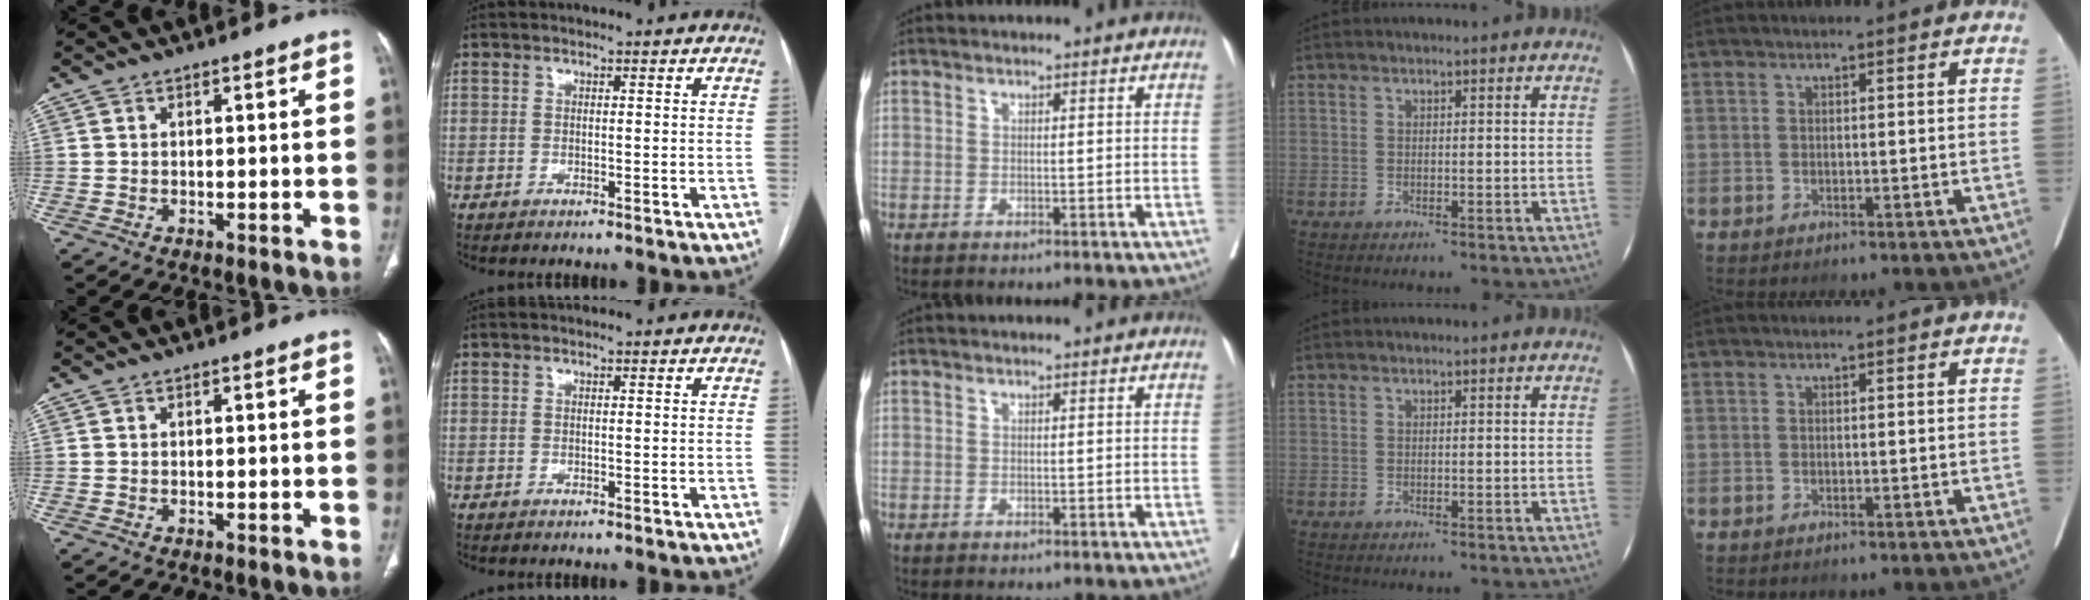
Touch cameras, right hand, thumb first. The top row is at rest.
{}